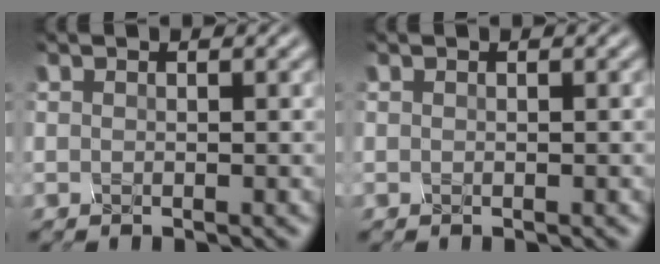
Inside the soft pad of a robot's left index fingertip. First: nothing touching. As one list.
[{"total": 0.0}]